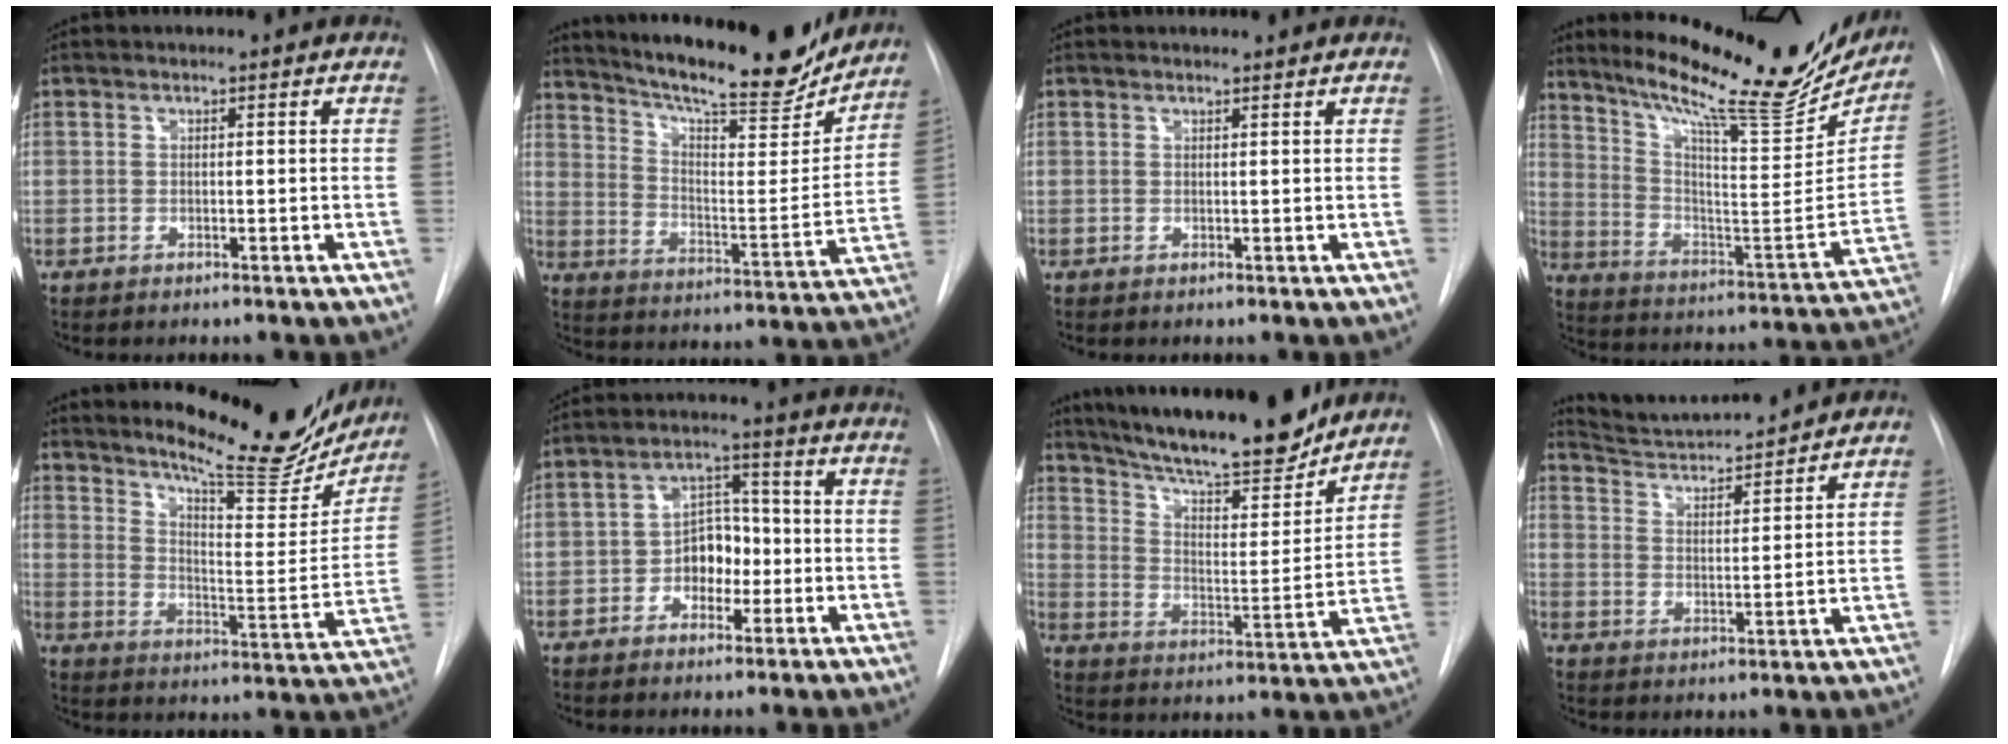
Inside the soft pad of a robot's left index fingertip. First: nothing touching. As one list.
[{"total": 22.8, "force": [20.1, 4.0, 9.8], "torque": [-0.162, -0.033, 0.284]}, {"total": 1.3, "force": [1.3, 0.1, 0.1], "torque": [-0.007, 0.005, 0.018]}, {"total": 26.7, "force": [22.3, 4.4, 14.0], "torque": [-0.222, -0.059, 0.314]}, {"total": 19.7, "force": [17.5, 3.5, 8.4], "torque": [-0.118, -0.052, 0.234]}, {"total": 6.2, "force": [-1.7, 4.2, 4.3], "torque": [-0.071, 0.024, -0.031]}, {"total": 22.2, "force": [19.3, 3.5, 10.5], "torque": [-0.177, -0.007, 0.287]}, {"total": 12.8, "force": [12.3, 0.8, 3.5], "torque": [-0.064, 0.006, 0.194]}]